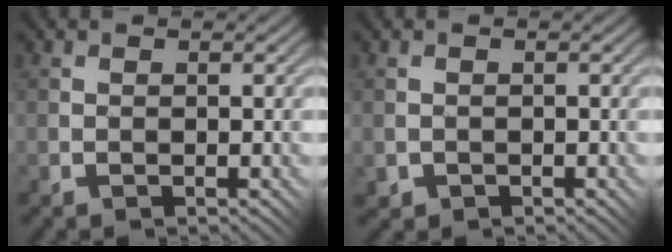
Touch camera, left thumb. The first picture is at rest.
{"total": 1.1, "force": [-0.4, 1.1, 0.1], "torque": [-0.006, -0.007, -0.005]}